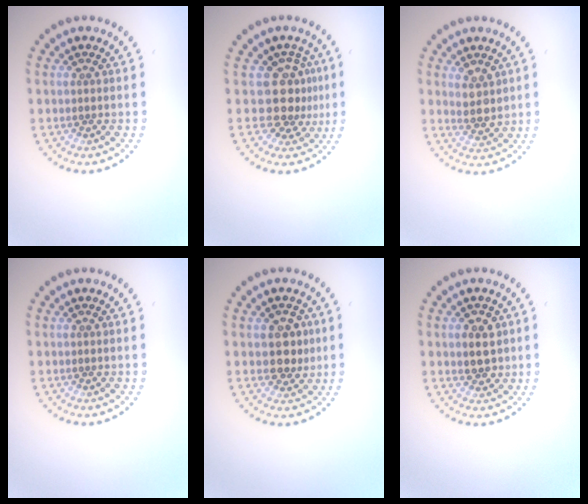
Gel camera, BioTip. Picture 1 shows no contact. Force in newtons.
{"total": 3.6, "press": 2.6, "slide": 2.4}
{"total": 2.3, "press": 2.1, "slide": 0.8}
{"total": 0.0}
{"total": 2.7, "press": 2.6, "slide": 0.8}
{"total": 2.5, "press": 2.4, "slide": 0.6}